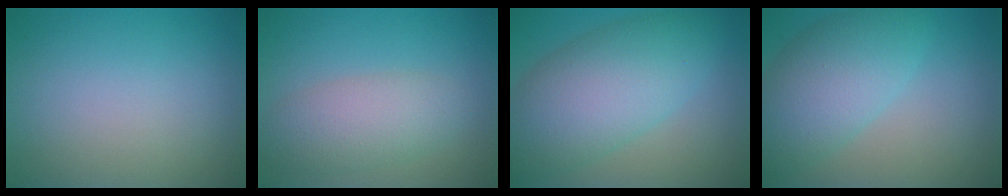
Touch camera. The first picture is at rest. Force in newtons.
{"total": 4.1, "press": 4.1, "slide": 0.2}
{"total": 8.7, "press": 8.7, "slide": 0.4}
{"total": 6.5, "press": 6.5, "slide": 0.2}